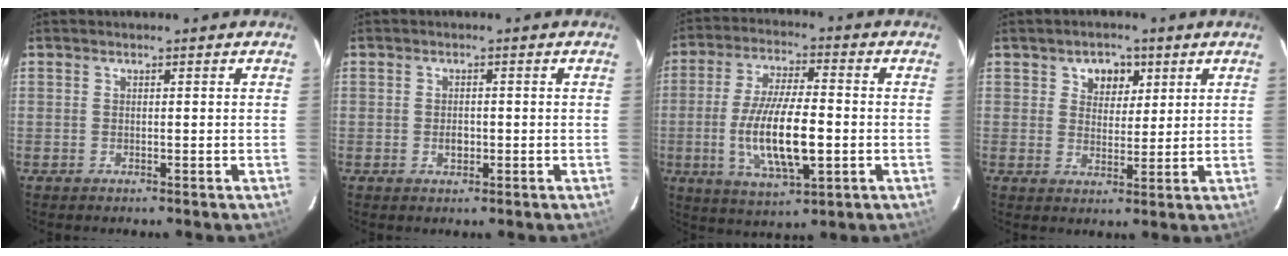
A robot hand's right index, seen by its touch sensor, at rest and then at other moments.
{"total": 2.0, "force": [-0.5, 1.4, 1.4], "torque": [-0.024, 0.002, -0.008]}
{"total": 14.3, "force": [-2.7, 4.3, 13.4], "torque": [-0.262, -0.013, -0.044]}
{"total": 5.1, "force": [2.4, 3.9, 2.1], "torque": [-0.024, 0.004, 0.042]}